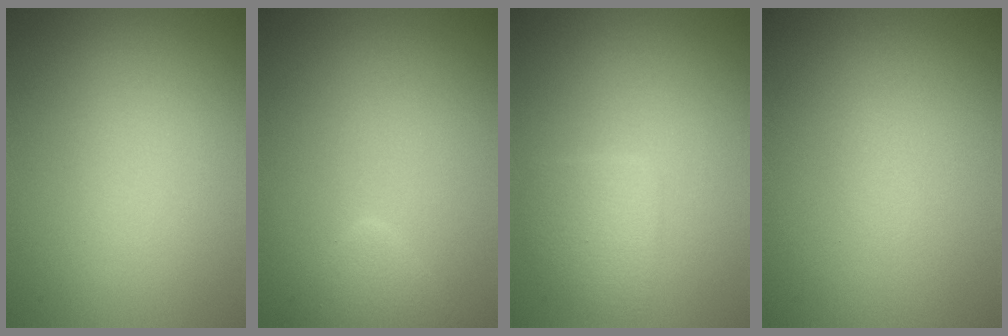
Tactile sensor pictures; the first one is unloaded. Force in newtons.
{"total": 1.9, "press": 1.9, "slide": 0.1}
{"total": 2.4, "press": 2.4, "slide": 0.2}
{"total": 0.5, "press": 0.5, "slide": 0.1}